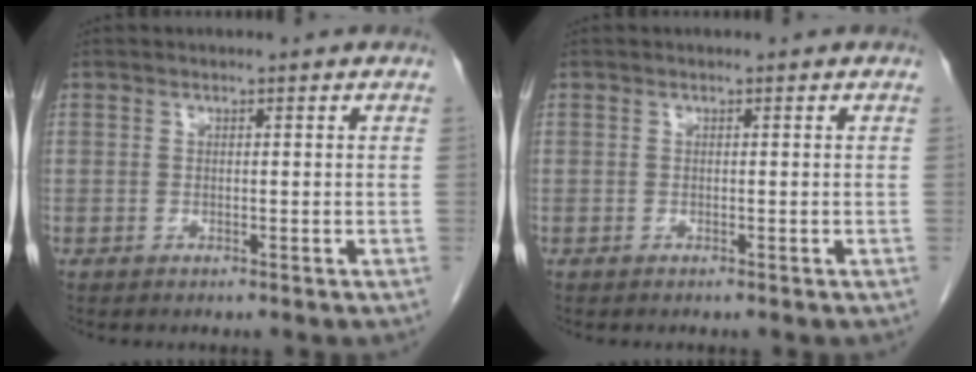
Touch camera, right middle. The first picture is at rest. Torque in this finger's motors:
{"motor_torque": [-0.14, -0.30, -0.06, -0.01]}